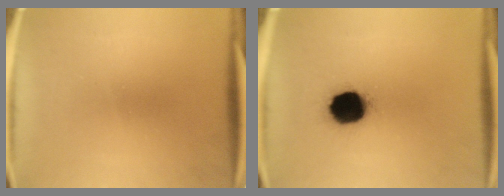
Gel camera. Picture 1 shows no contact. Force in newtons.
{"total": 13.3}